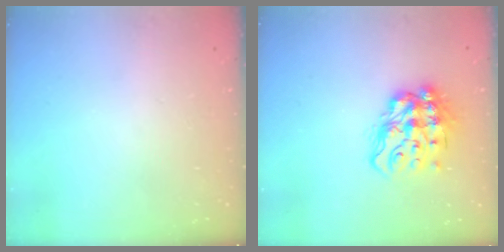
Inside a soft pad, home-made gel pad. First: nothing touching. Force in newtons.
{"total": 14.4, "press": 14.3, "slide": 1.5}